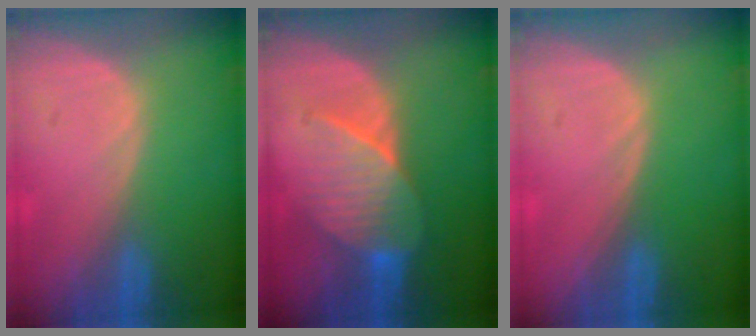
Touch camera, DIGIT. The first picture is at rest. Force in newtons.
{"total": 7.3, "press": 7.1, "slide": 1.6}
{"total": 0.0}